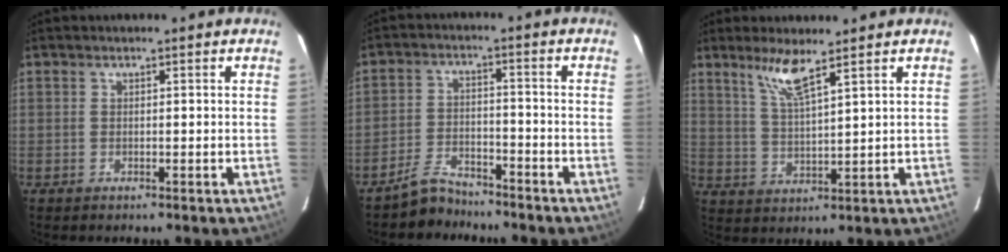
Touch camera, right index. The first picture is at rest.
{"total": 6.2, "force": [-5.6, 2.3, 1.2], "torque": [-0.042, 0.016, -0.094]}
{"total": 6.2, "force": [4.5, 0.2, 4.3], "torque": [-0.087, -0.002, 0.093]}